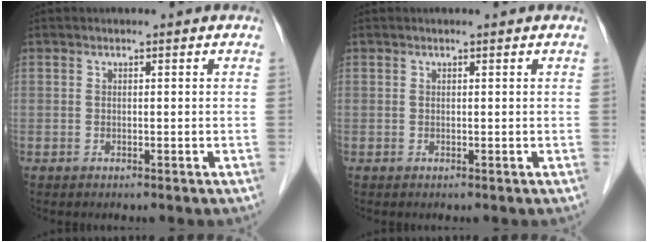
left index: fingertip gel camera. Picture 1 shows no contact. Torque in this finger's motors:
{"motor_torque": [0.18, -0.15, 0.02, 0.01]}